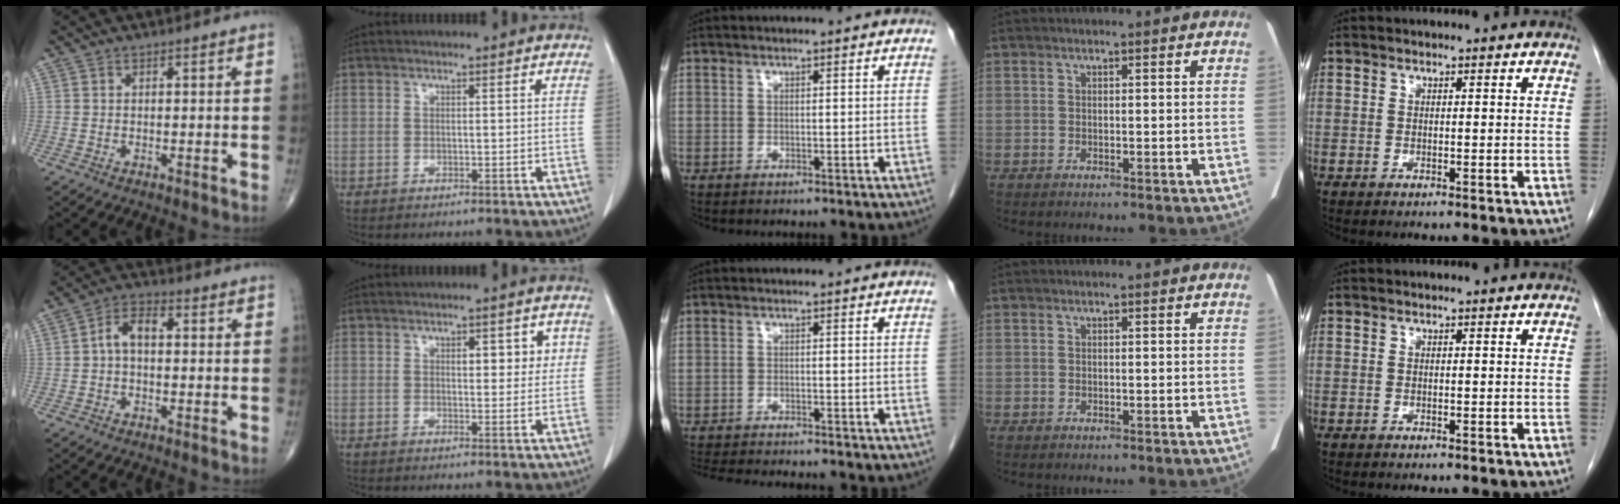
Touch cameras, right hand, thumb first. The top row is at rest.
{"thumb": {"total": 5.6, "force": [0.1, 3.3, 4.5], "torque": [-0.075, 0.022, -0.007]}, "index": {"total": 4.6, "force": [1.4, 2.3, 3.8], "torque": [-0.041, 0.008, 0.019]}, "middle": {"total": 7.4, "force": [-6.8, 0.2, 2.9], "torque": [-0.044, -0.016, -0.105]}}